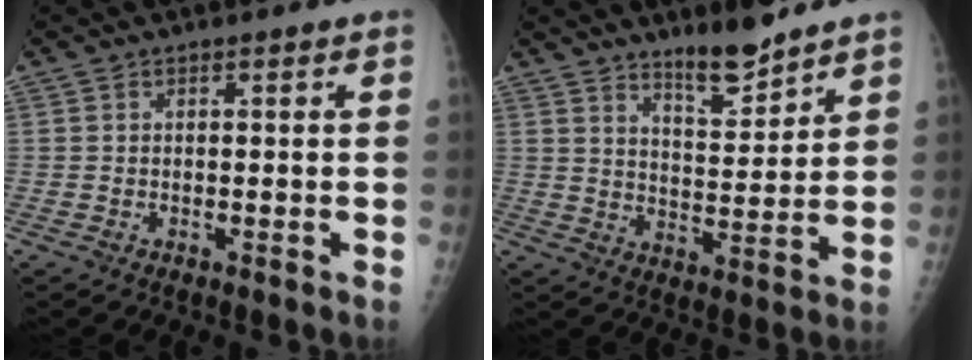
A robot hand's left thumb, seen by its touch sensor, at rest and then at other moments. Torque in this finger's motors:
{"motor_torque": [1.71, 0.27, 0.60, -0.82, 0.05]}